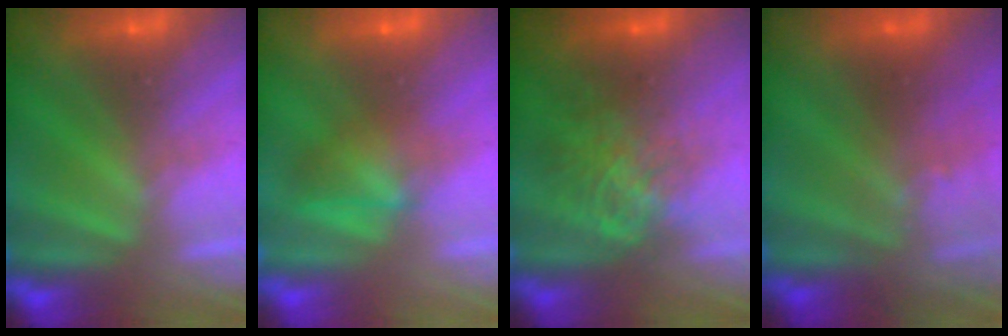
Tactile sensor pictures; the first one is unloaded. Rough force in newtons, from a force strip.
{"total": 1.3}
{"total": 7.8}
{"total": 2.9}